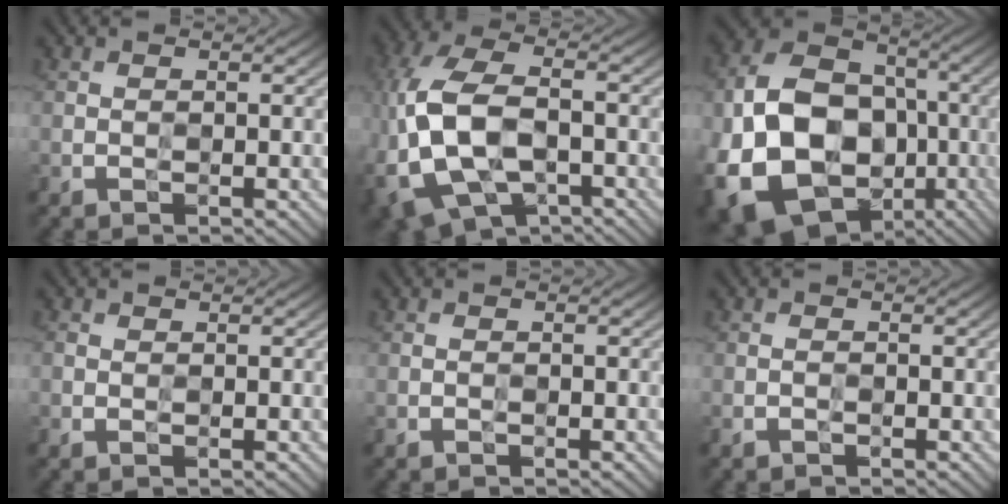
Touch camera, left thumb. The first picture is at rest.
{"total": 14.8, "force": [-3.7, 8.5, 11.5], "torque": [-0.281, -0.012, -0.071]}
{"total": 20.2, "force": [-4.8, 15.6, 11.9], "torque": [-0.251, -0.032, -0.076]}
{"total": 0.8, "force": [0.0, 0.6, 0.5], "torque": [-0.015, 0.000, -0.002]}
{"total": 0.5, "force": [-0.3, 0.2, 0.3], "torque": [-0.006, 0.001, -0.008]}
{"total": 0.8, "force": [-0.6, 0.4, 0.4], "torque": [-0.009, 0.001, -0.013]}